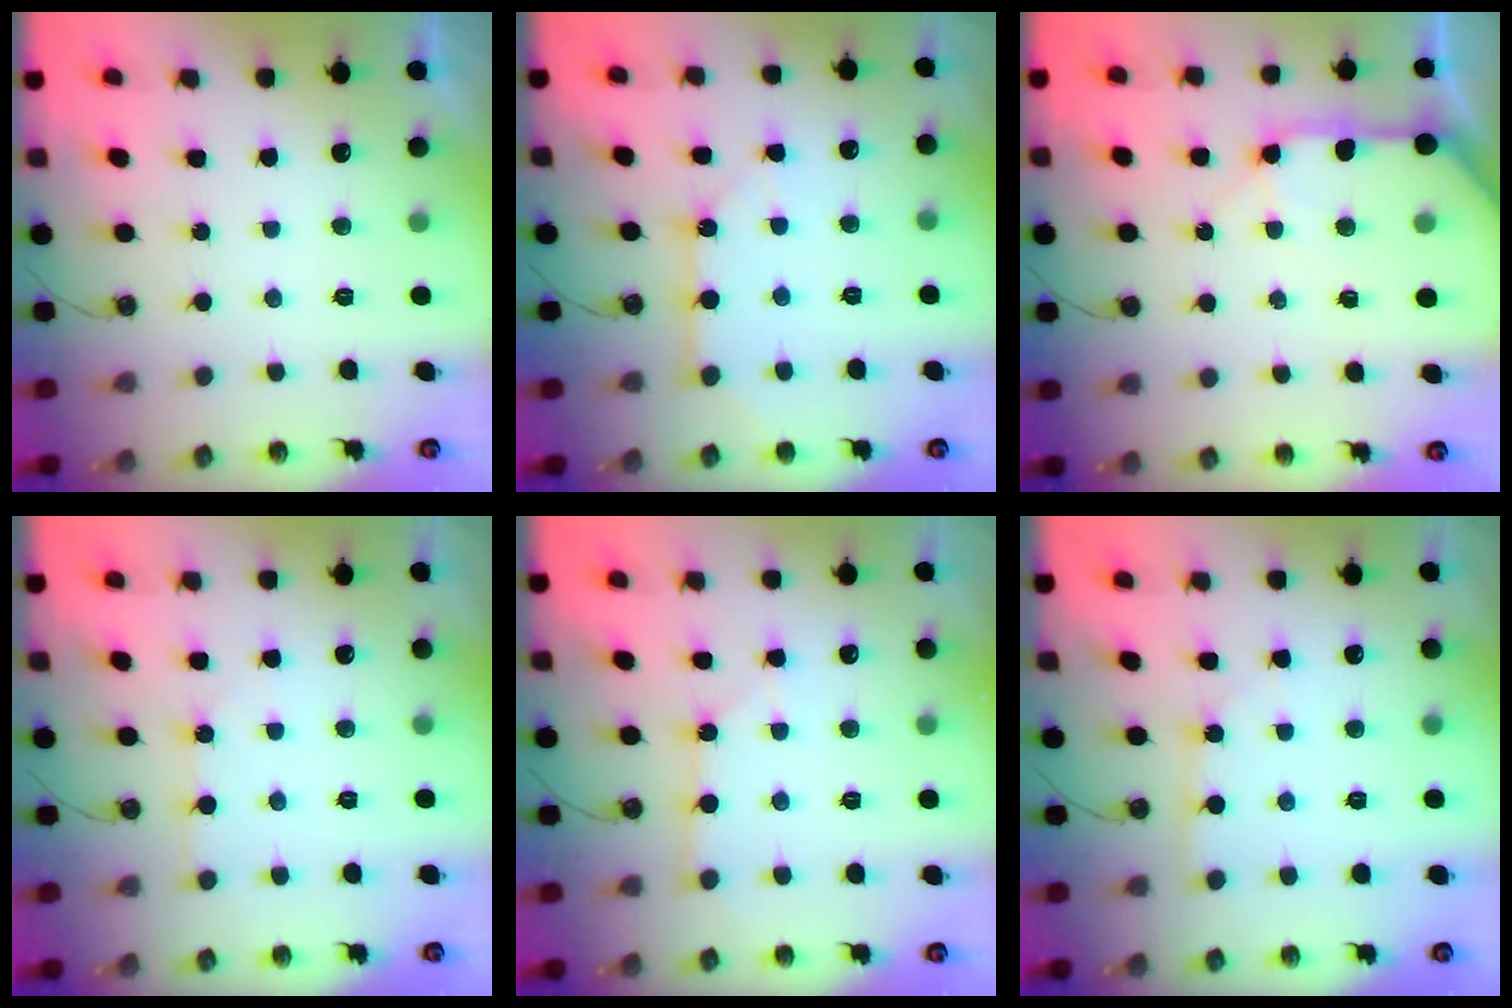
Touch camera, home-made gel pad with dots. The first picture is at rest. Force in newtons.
{"total": 8.4, "press": 8.4, "slide": 0.8}
{"total": 11.7, "press": 11.6, "slide": 1.7}
{"total": 3.1, "press": 3.1, "slide": 0.4}
{"total": 2.3, "press": 2.2, "slide": 0.3}
{"total": 2.2, "press": 2.2, "slide": 0.2}